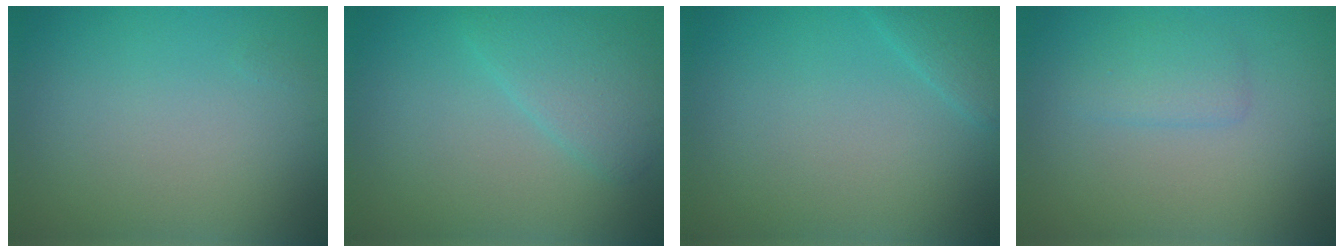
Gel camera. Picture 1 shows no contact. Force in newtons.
{"total": 2.7, "press": 2.7, "slide": 0.1}
{"total": 1.5, "press": 1.5, "slide": 0.0}
{"total": 1.7, "press": 1.7, "slide": 0.2}